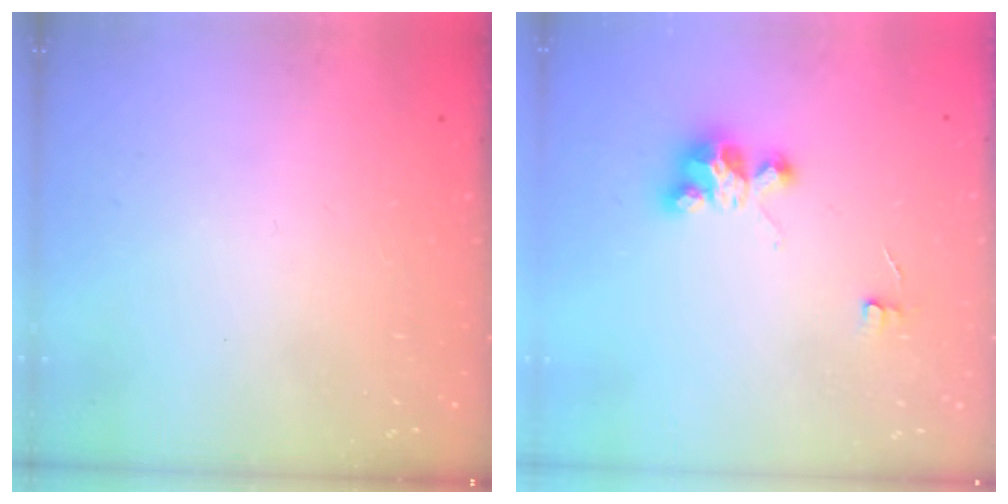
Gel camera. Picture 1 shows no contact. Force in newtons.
{"total": 4.9, "press": 4.8, "slide": 0.2}